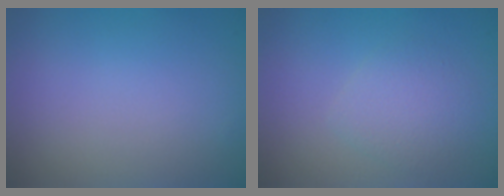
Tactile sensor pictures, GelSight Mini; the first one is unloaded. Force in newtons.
{"total": 2.3, "press": 2.3, "slide": 0.1}